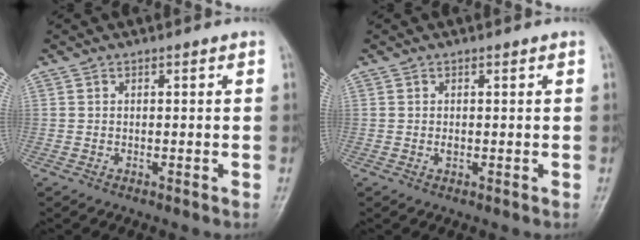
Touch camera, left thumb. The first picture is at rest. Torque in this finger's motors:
{"motor_torque": [0.19, 0.33, 0.43, 0.28, 0.00]}